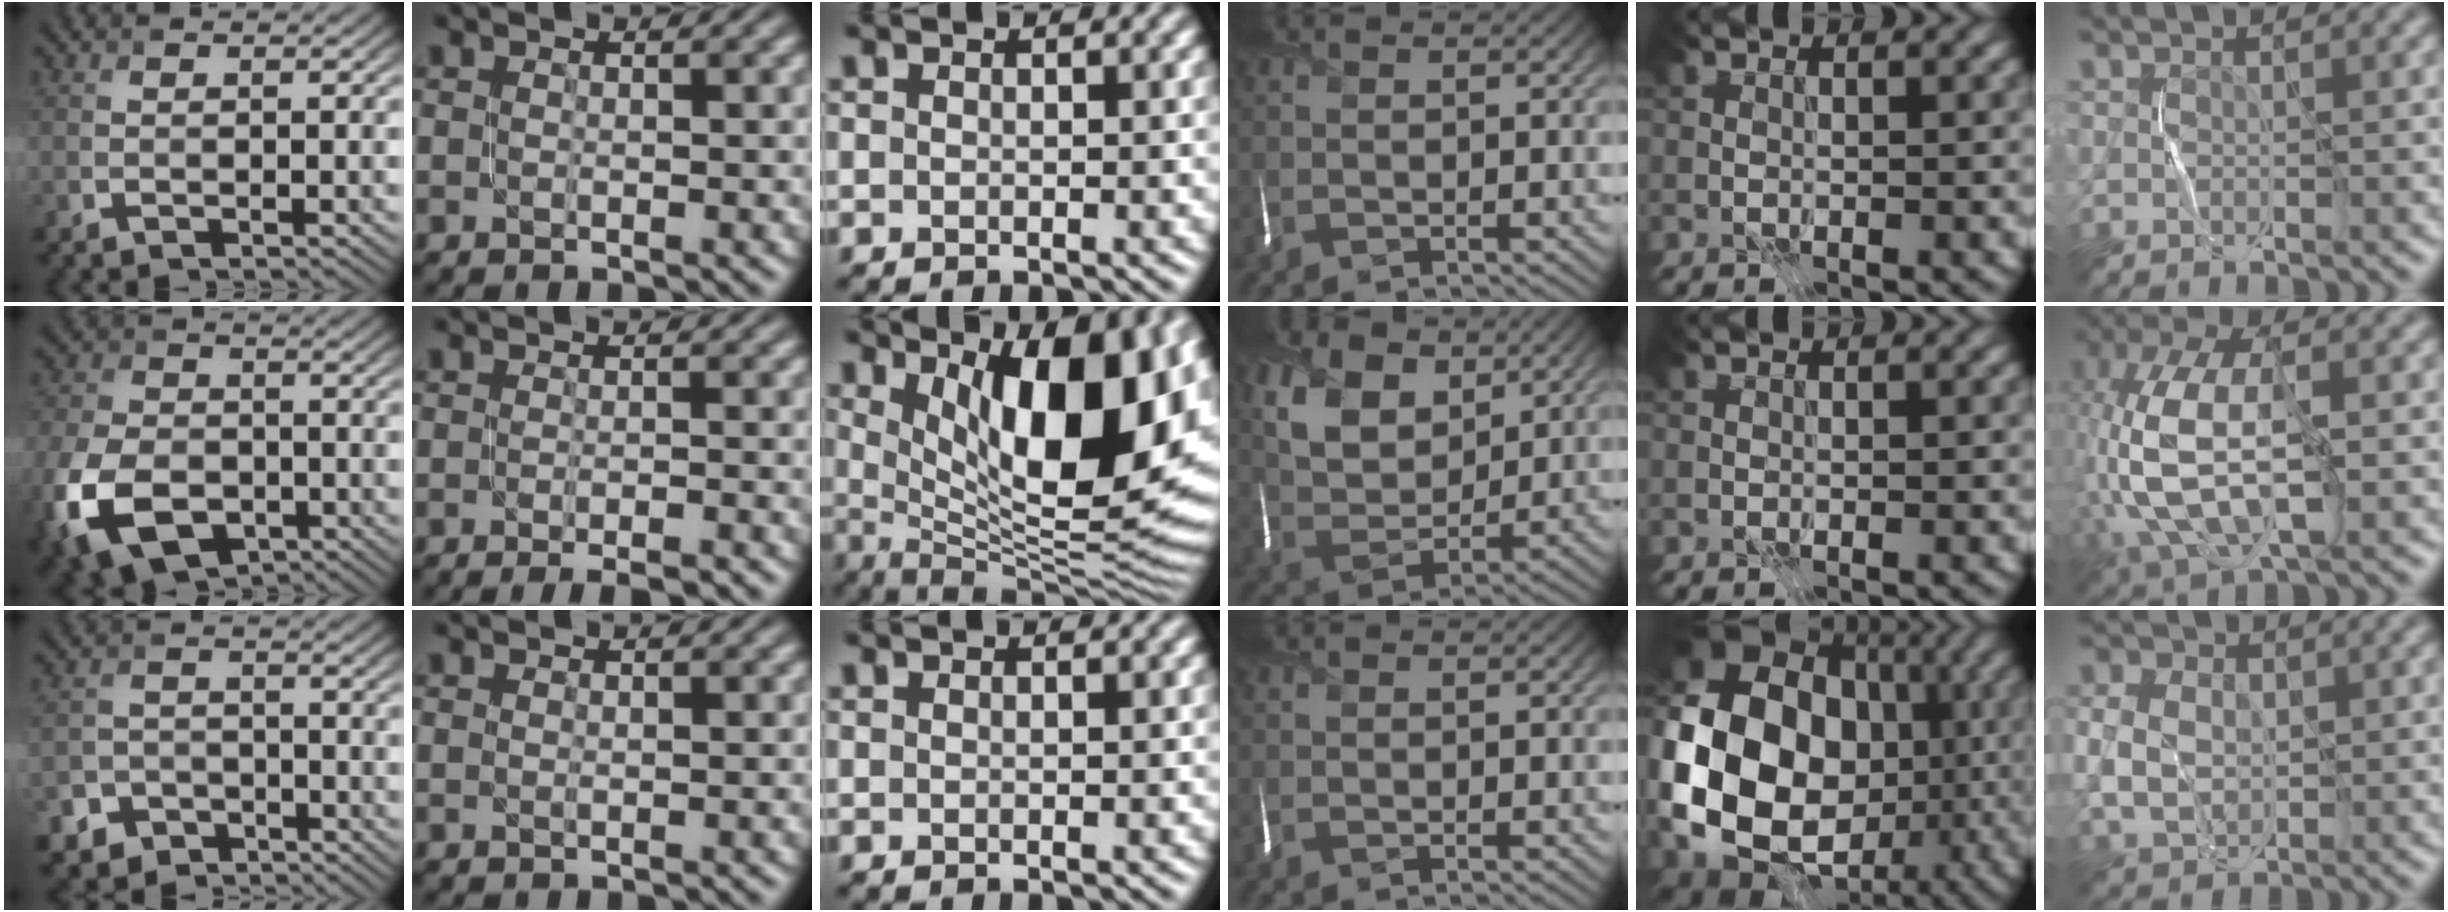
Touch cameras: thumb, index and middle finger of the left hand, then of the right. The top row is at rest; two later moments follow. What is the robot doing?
{"motion": "fold", "object": "scarf"}